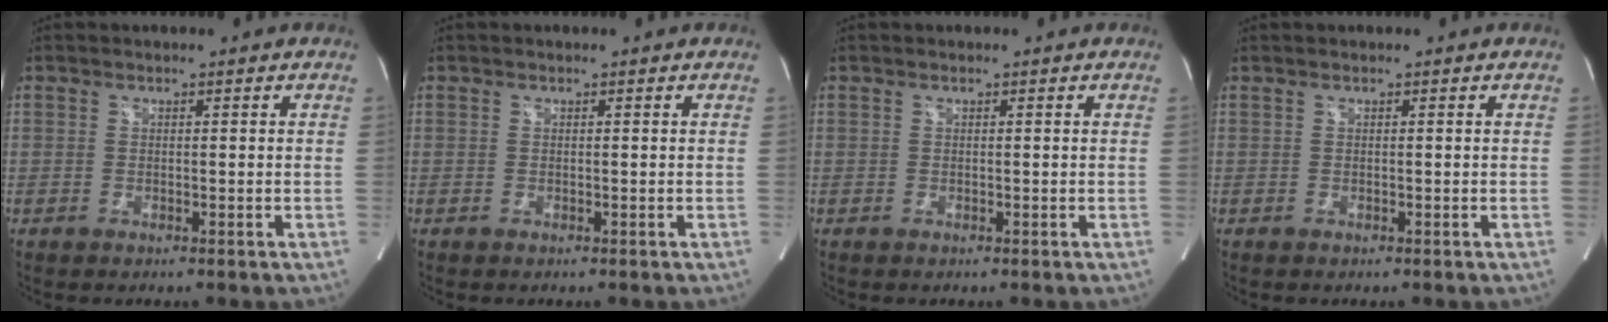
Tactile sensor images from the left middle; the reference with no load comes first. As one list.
[{"total": 0.0}, {"total": 0.0}, {"total": 0.0}]